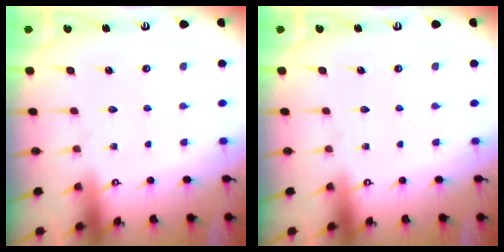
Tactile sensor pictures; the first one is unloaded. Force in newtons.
{"total": 0.0}